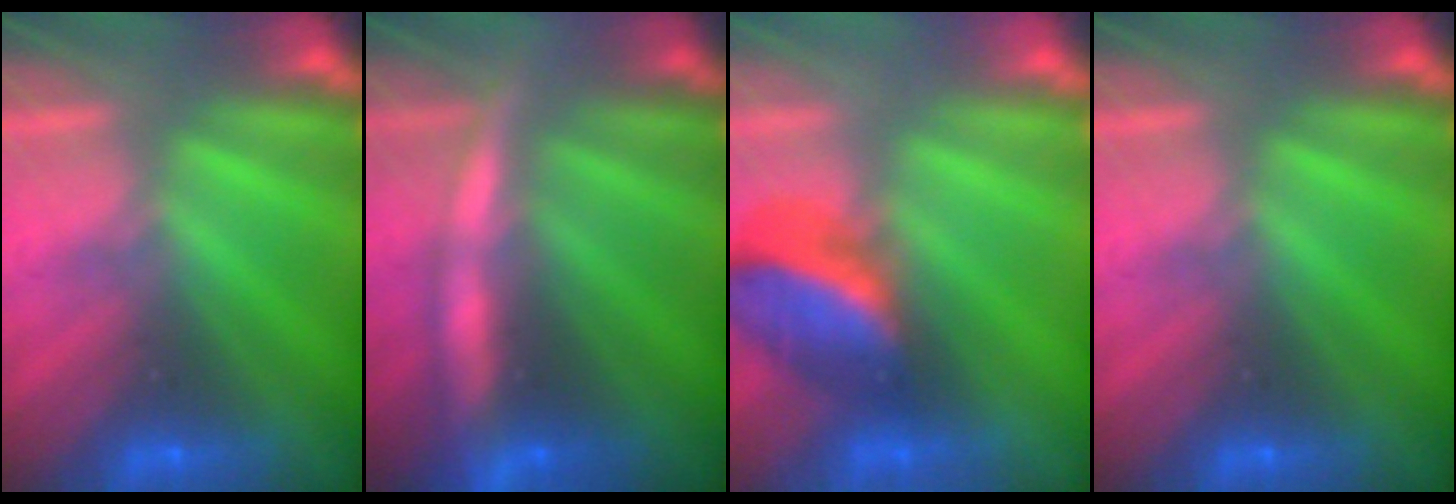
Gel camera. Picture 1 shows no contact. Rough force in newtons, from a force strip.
{"total": 8.3}
{"total": 2.5}
{"total": 0.0}